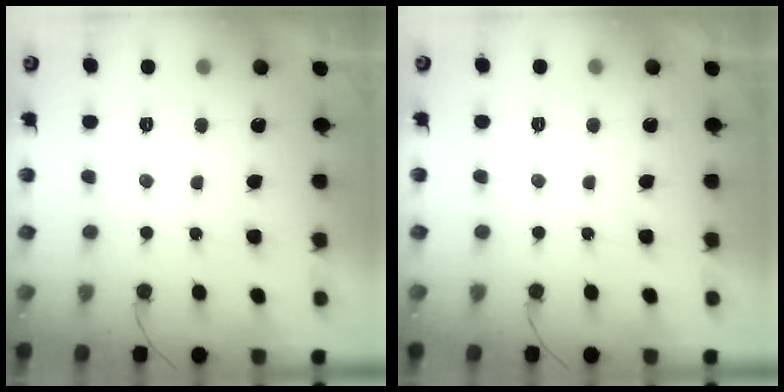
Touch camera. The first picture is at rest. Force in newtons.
{"total": 1.8, "press": 1.8, "slide": 0.1}